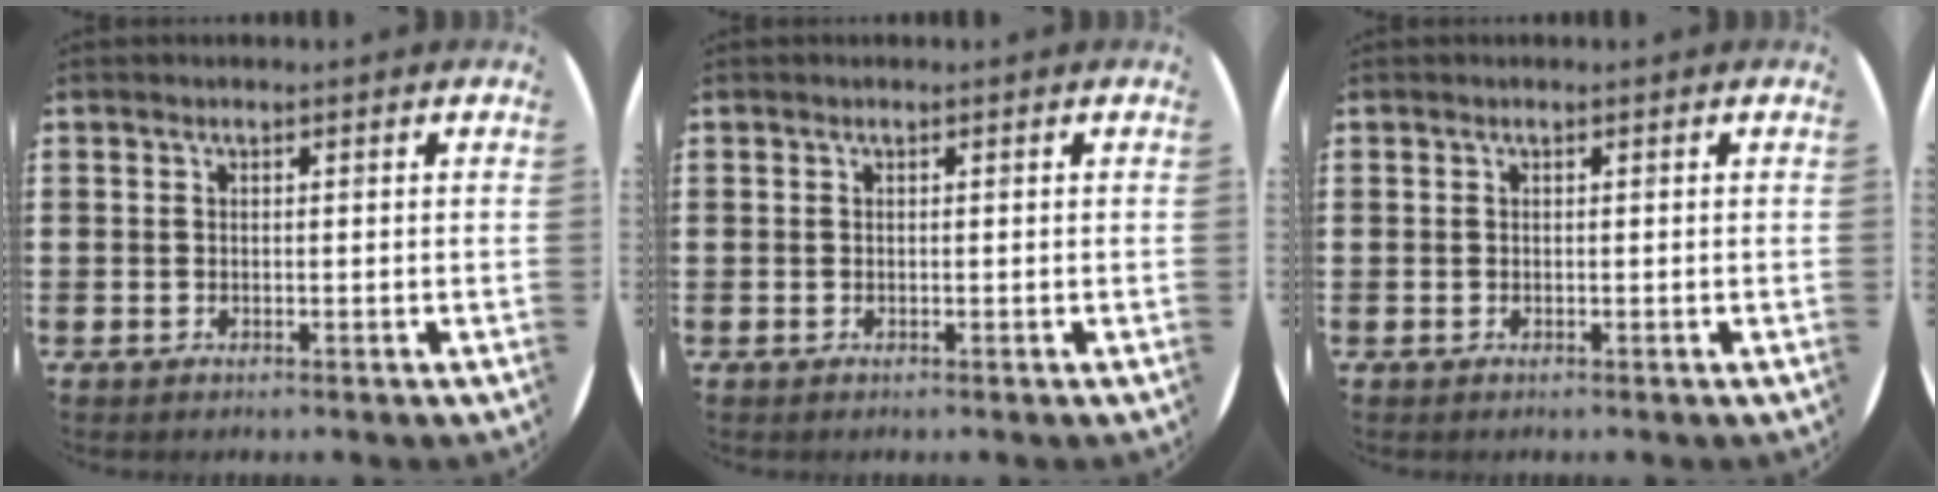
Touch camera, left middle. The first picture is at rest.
{"total": 0.0}
{"total": 0.0}